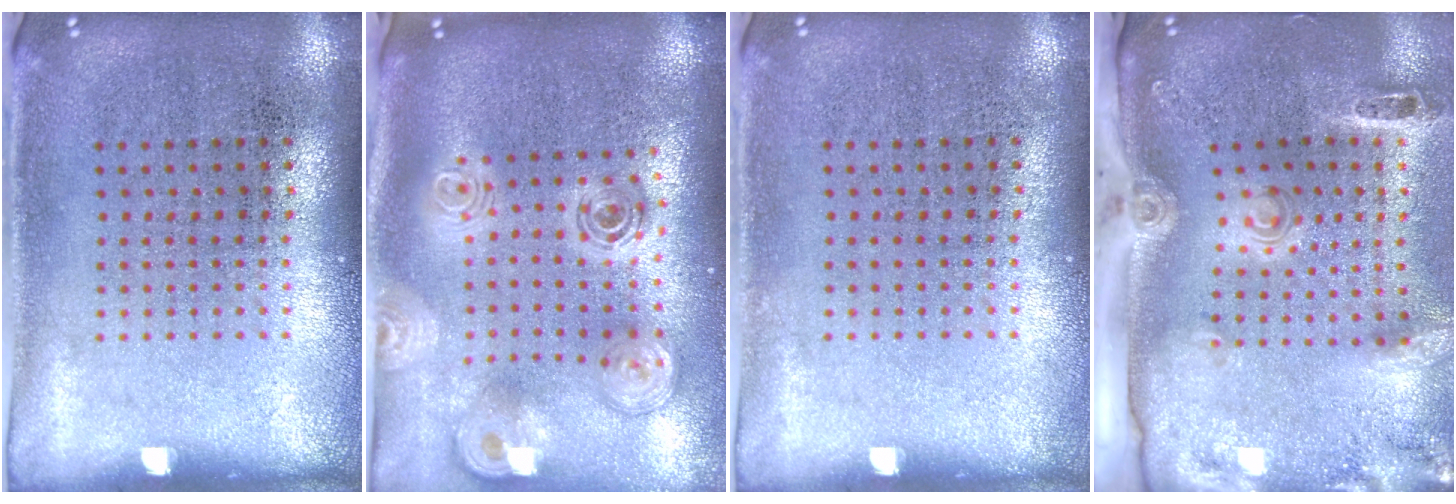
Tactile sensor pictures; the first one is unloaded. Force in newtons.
{"total": 2.8, "press": 2.0, "slide": 2.0}
{"total": 0.0}
{"total": 3.2, "press": 2.1, "slide": 2.4}